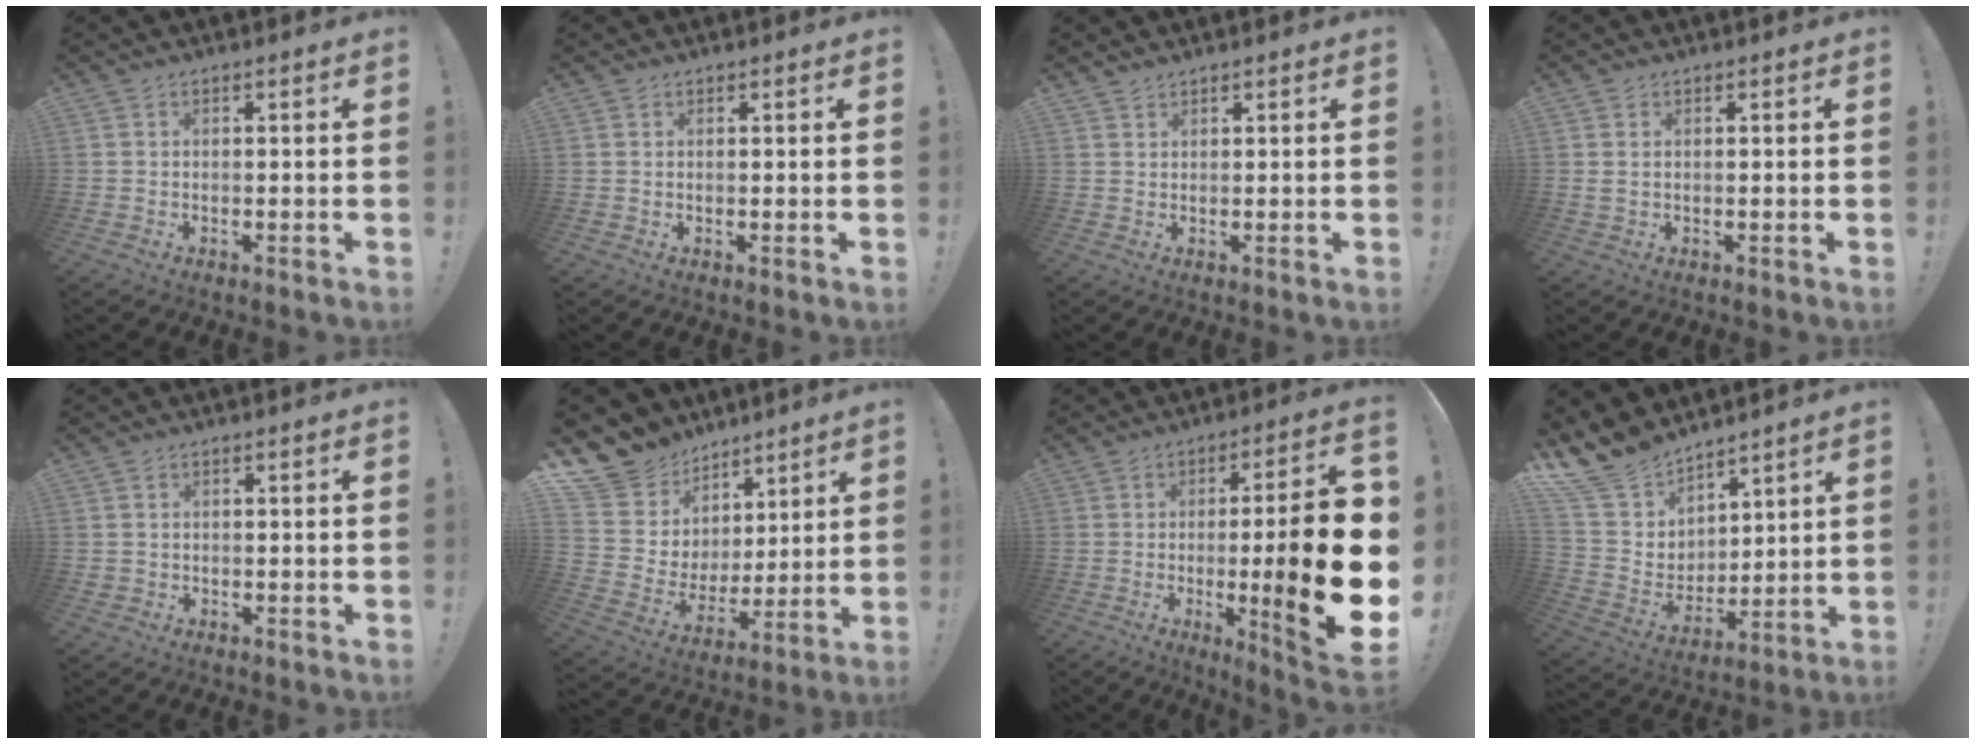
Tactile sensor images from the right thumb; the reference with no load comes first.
{"total": 1.3, "force": [1.0, 0.8, -0.1], "torque": [0.016, -0.006, 0.014]}
{"total": 1.7, "force": [1.6, 0.5, 0.3], "torque": [-0.003, -0.009, 0.030]}
{"total": 1.3, "force": [0.8, 0.6, 0.9], "torque": [-0.012, 0.000, 0.013]}
{"total": 1.1, "force": [0.1, 1.1, 0.2], "torque": [-0.004, 0.004, 0.001]}
{"total": 12.3, "force": [8.2, 9.1, 1.6], "torque": [-0.036, -0.073, 0.178]}
{"total": 22.6, "force": [-2.9, 2.9, 22.3], "torque": [-0.341, 0.000, -0.041]}
{"total": 14.4, "force": [11.9, 7.4, 3.1], "torque": [-0.085, -0.092, 0.236]}